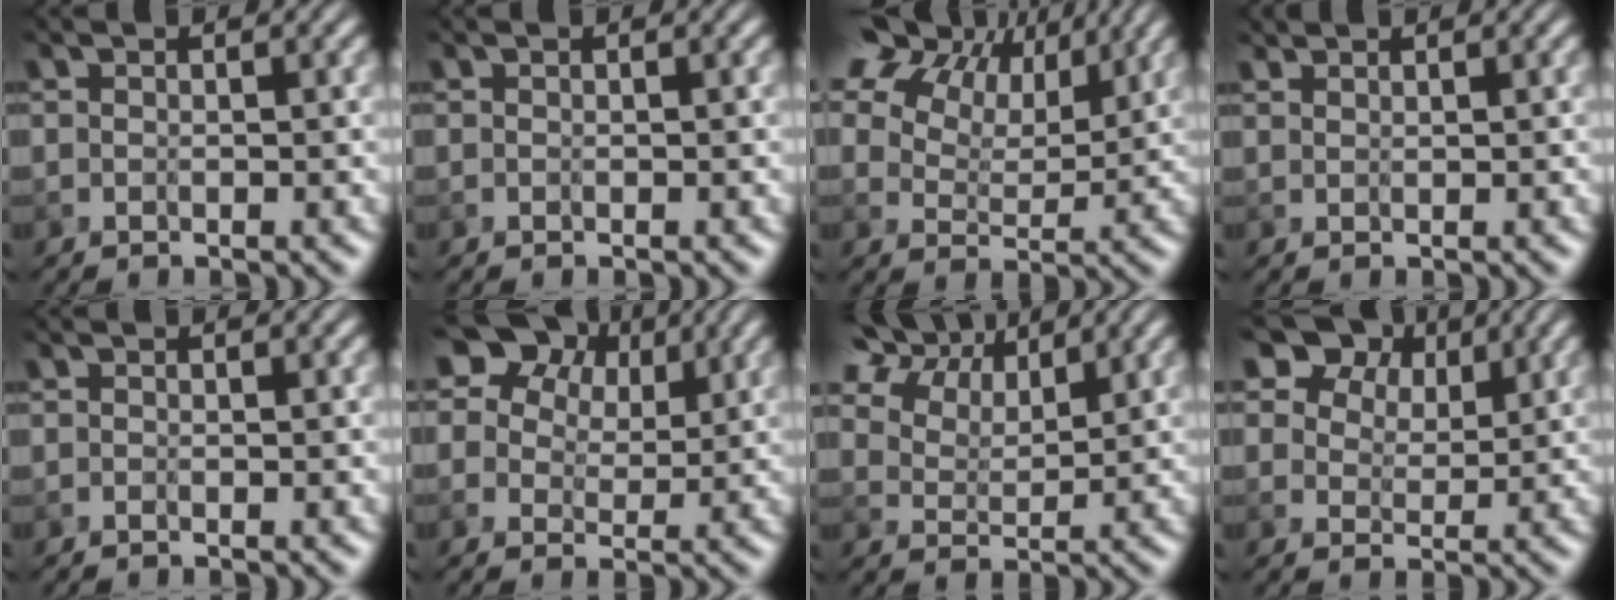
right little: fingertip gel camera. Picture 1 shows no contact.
{"total": 0.0}
{"total": 15.2, "force": [8.8, 9.2, 8.1], "torque": [-0.162, 0.035, 0.162]}
{"total": 1.2, "force": [1.2, 0.3, 0.3], "torque": [-0.010, 0.001, 0.021]}
{"total": 0.0}
{"total": 12.2, "force": [7.0, 7.8, 6.3], "torque": [-0.098, 0.029, 0.108]}
{"total": 11.6, "force": [7.9, 6.2, 5.8], "torque": [-0.127, 0.032, 0.126]}
{"total": 9.8, "force": [6.7, 5.9, 4.1], "torque": [-0.091, 0.007, 0.114]}